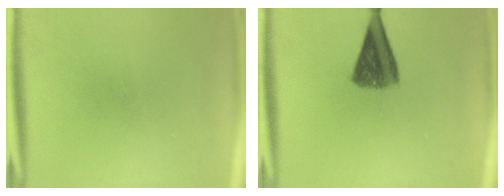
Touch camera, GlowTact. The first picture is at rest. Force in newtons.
{"total": 8.3}